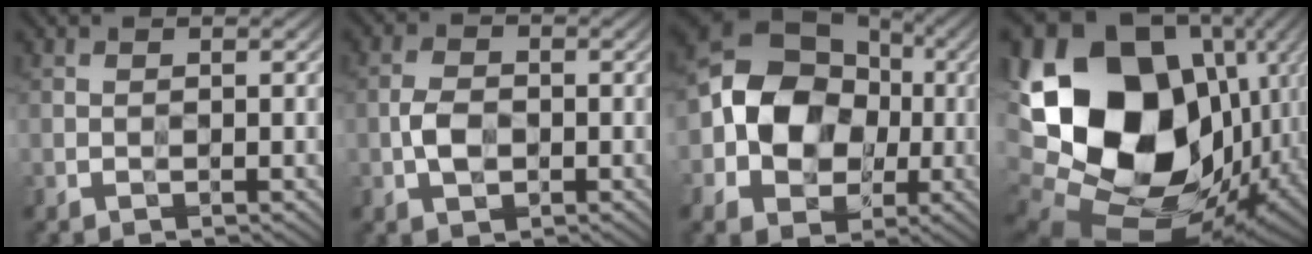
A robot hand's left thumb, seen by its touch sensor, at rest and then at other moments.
{"total": 3.4, "force": [-0.7, 2.2, 2.5], "torque": [-0.055, 0.001, -0.017]}
{"total": 11.7, "force": [-0.7, 9.4, 7.0], "torque": [-0.134, 0.005, -0.032]}
{"total": 23.7, "force": [0.4, 18.3, 15.1], "torque": [-0.353, -0.054, 0.052]}